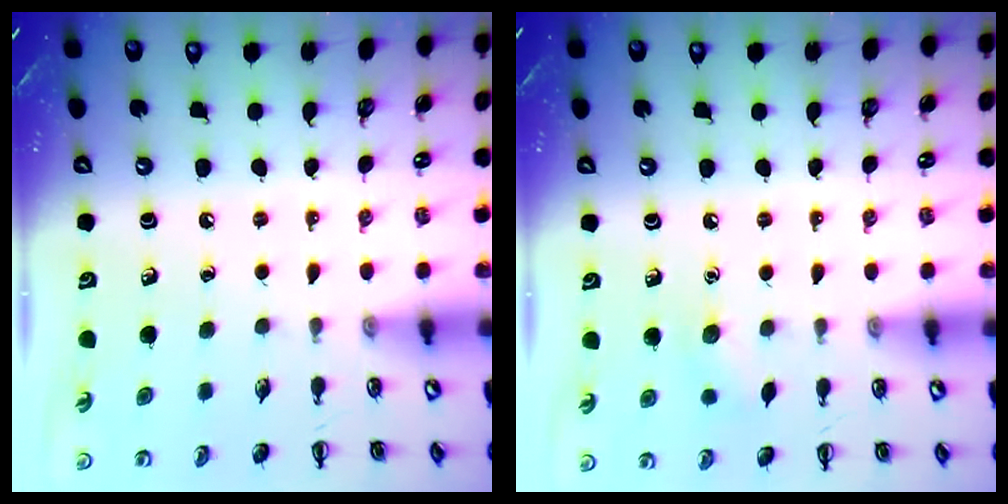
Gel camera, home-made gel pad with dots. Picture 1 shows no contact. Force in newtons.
{"total": 5.4, "press": 5.2, "slide": 1.4}